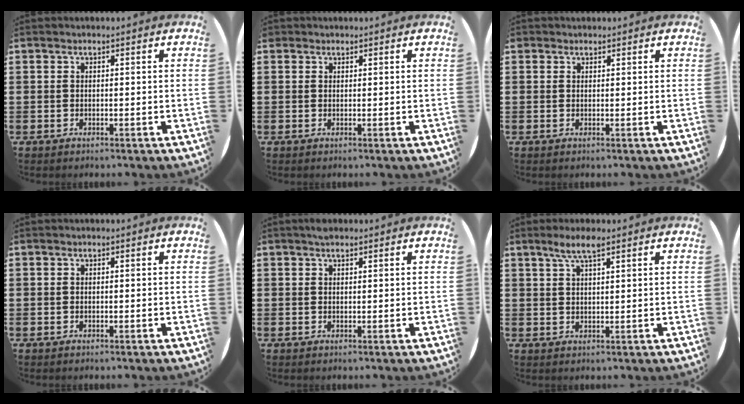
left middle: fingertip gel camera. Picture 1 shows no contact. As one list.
[{"total": 0.6, "force": [0.5, 0.2, -0.1], "torque": [0.003, 0.003, 0.010]}, {"total": 0.7, "force": [0.6, 0.3, -0.1], "torque": [0.001, 0.003, 0.012]}, {"total": 0.0}, {"total": 0.9, "force": [0.8, 0.3, 0.2], "torque": [-0.005, 0.002, 0.016]}, {"total": 3.8, "force": [2.7, 0.8, 2.6], "torque": [-0.056, 0.006, 0.047]}]